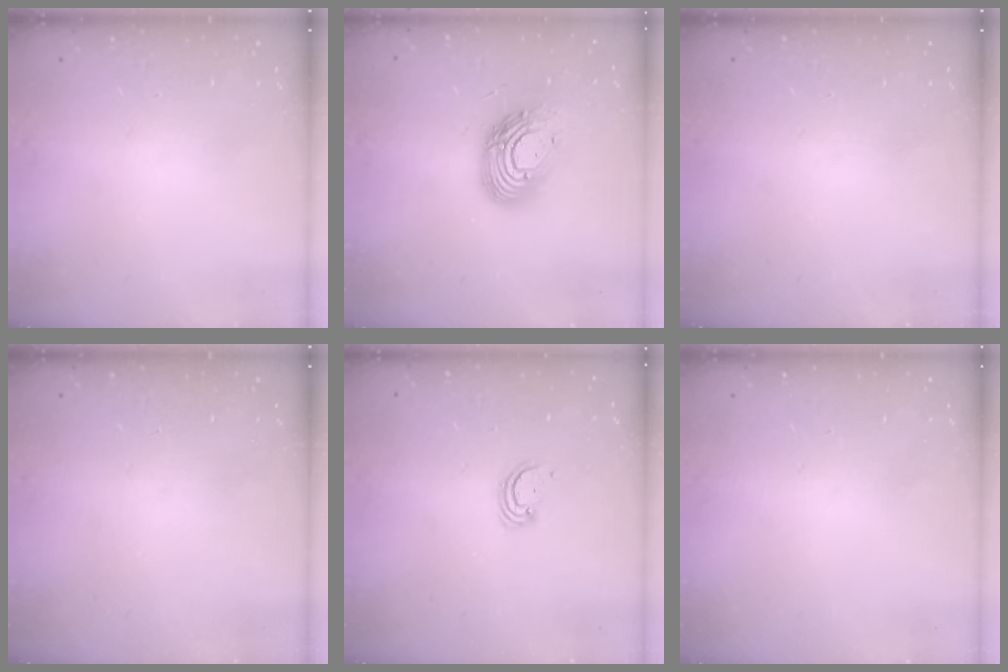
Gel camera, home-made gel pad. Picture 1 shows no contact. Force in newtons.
{"total": 13.9, "press": 13.9, "slide": 0.9}
{"total": 0.0}
{"total": 0.0}
{"total": 2.6, "press": 2.6, "slide": 0.2}
{"total": 0.0}